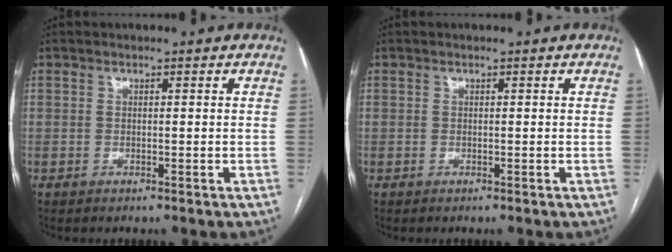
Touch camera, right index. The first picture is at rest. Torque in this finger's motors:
{"motor_torque": [0.00, 0.00, 0.00, 0.01]}